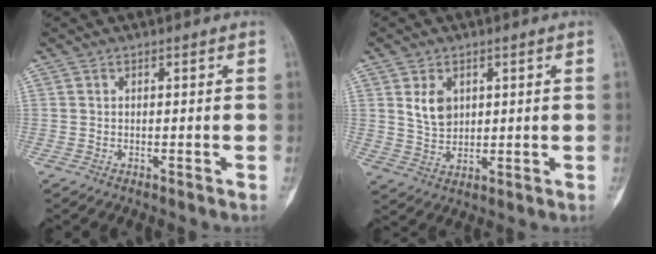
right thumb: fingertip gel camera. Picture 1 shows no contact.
{"total": 5.4, "force": [1.9, 3.8, 3.3], "torque": [-0.042, -0.014, 0.043]}